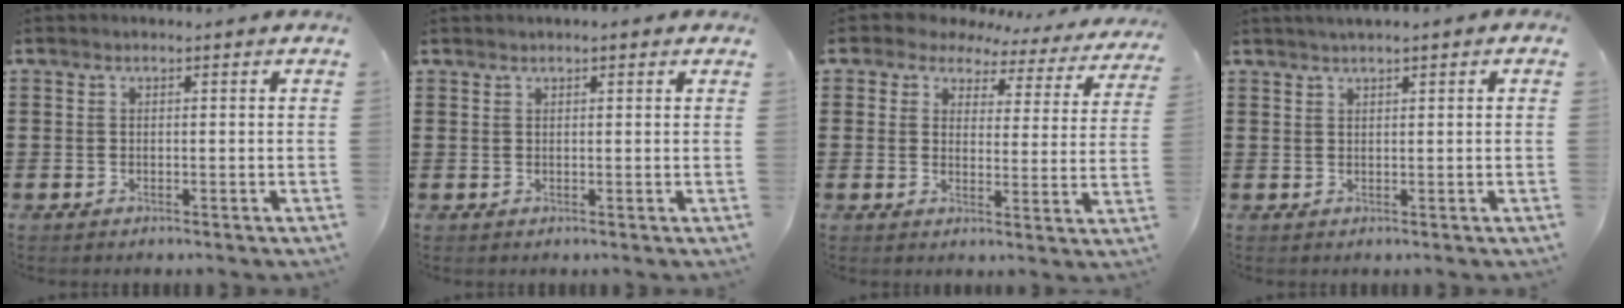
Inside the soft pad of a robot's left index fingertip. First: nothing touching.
{"total": 0.9, "force": [0.7, 0.1, 0.6], "torque": [-0.012, 0.001, 0.013]}
{"total": 4.2, "force": [3.6, 2.1, 0.7], "torque": [-0.039, -0.015, 0.059]}
{"total": 0.9, "force": [0.7, 0.0, 0.5], "torque": [-0.011, 0.001, 0.013]}